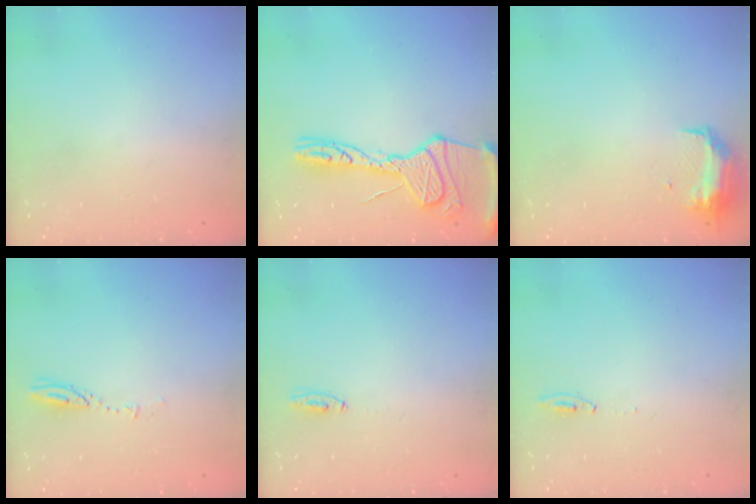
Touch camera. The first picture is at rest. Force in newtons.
{"total": 20.3, "press": 20.2, "slide": 1.9}
{"total": 13.0, "press": 11.0, "slide": 6.9}
{"total": 2.9, "press": 2.9, "slide": 0.3}
{"total": 3.4, "press": 2.9, "slide": 1.7}
{"total": 3.3, "press": 3.1, "slide": 1.2}